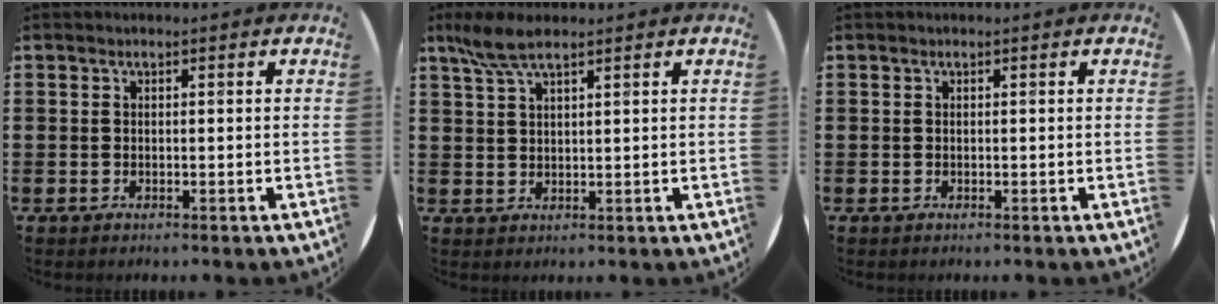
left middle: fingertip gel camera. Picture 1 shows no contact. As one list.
[{"total": 4.8, "force": [3.6, 1.2, 3.1], "torque": [-0.069, 0.001, 0.065]}, {"total": 0.0}]